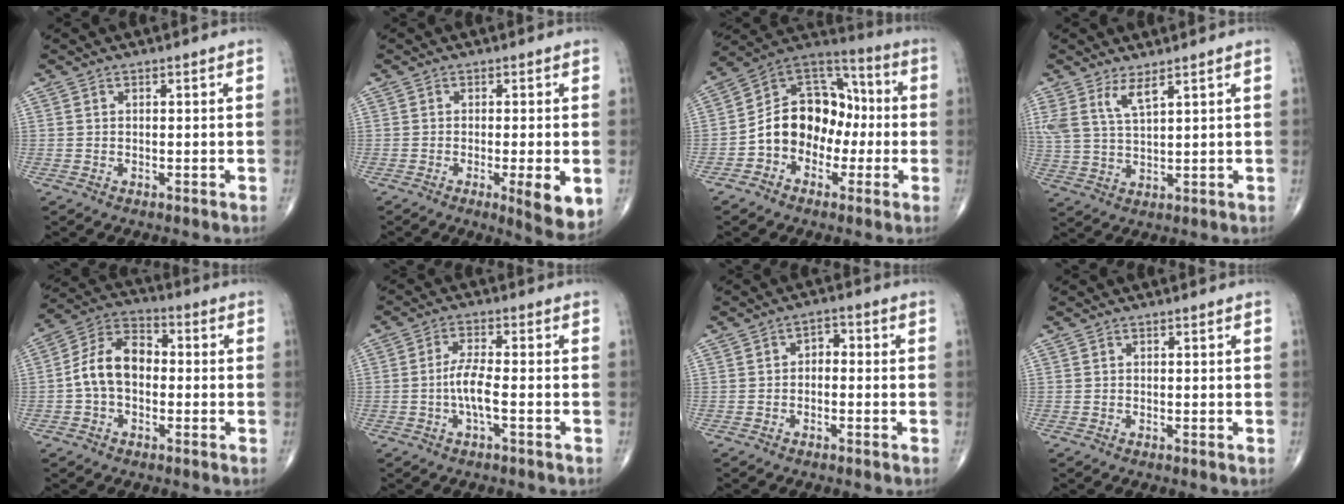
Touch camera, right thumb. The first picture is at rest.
{"total": 7.1, "force": [-1.8, 1.3, 6.7], "torque": [-0.092, -0.017, -0.027]}
{"total": 14.6, "force": [-2.7, 11.2, 9.0], "torque": [-0.104, 0.055, -0.059]}
{"total": 5.6, "force": [3.5, 1.5, 4.1], "torque": [-0.090, -0.020, 0.078]}
{"total": 10.3, "force": [-0.9, 6.9, 7.6], "torque": [-0.128, 0.036, -0.031]}
{"total": 4.9, "force": [-1.3, 1.0, 4.6], "torque": [-0.104, 0.013, -0.028]}
{"total": 2.7, "force": [-0.4, 1.9, 1.9], "torque": [-0.014, 0.018, -0.018]}
{"total": 0.0}